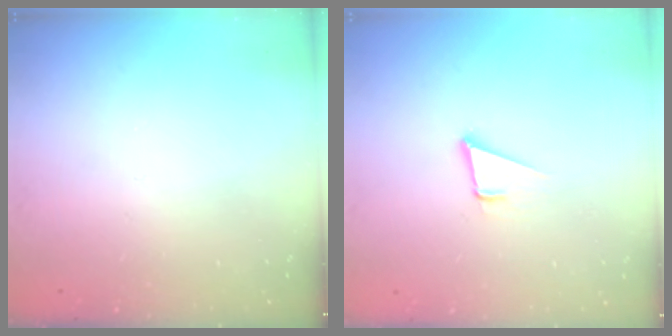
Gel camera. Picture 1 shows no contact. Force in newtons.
{"total": 3.4, "press": 2.4, "slide": 2.4}